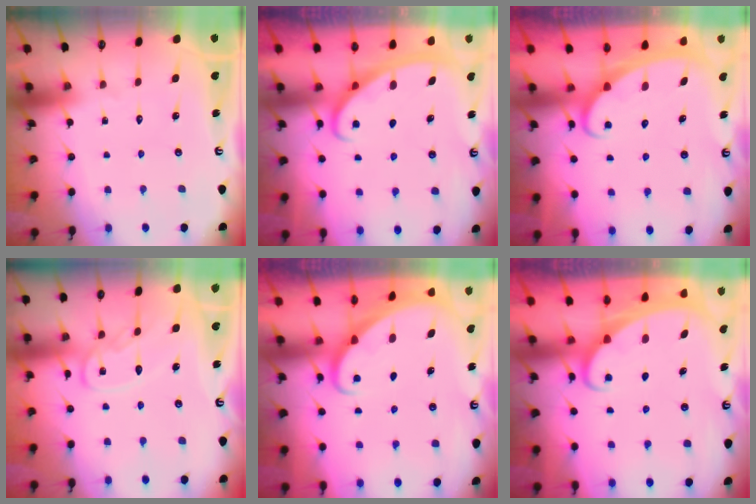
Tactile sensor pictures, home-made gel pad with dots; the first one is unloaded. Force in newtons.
{"total": 2.8, "press": 2.8, "slide": 0.4}
{"total": 2.6, "press": 2.6, "slide": 0.3}
{"total": 10.5, "press": 10.4, "slide": 0.9}
{"total": 2.0, "press": 2.0, "slide": 0.2}
{"total": 1.9, "press": 1.9, "slide": 0.1}